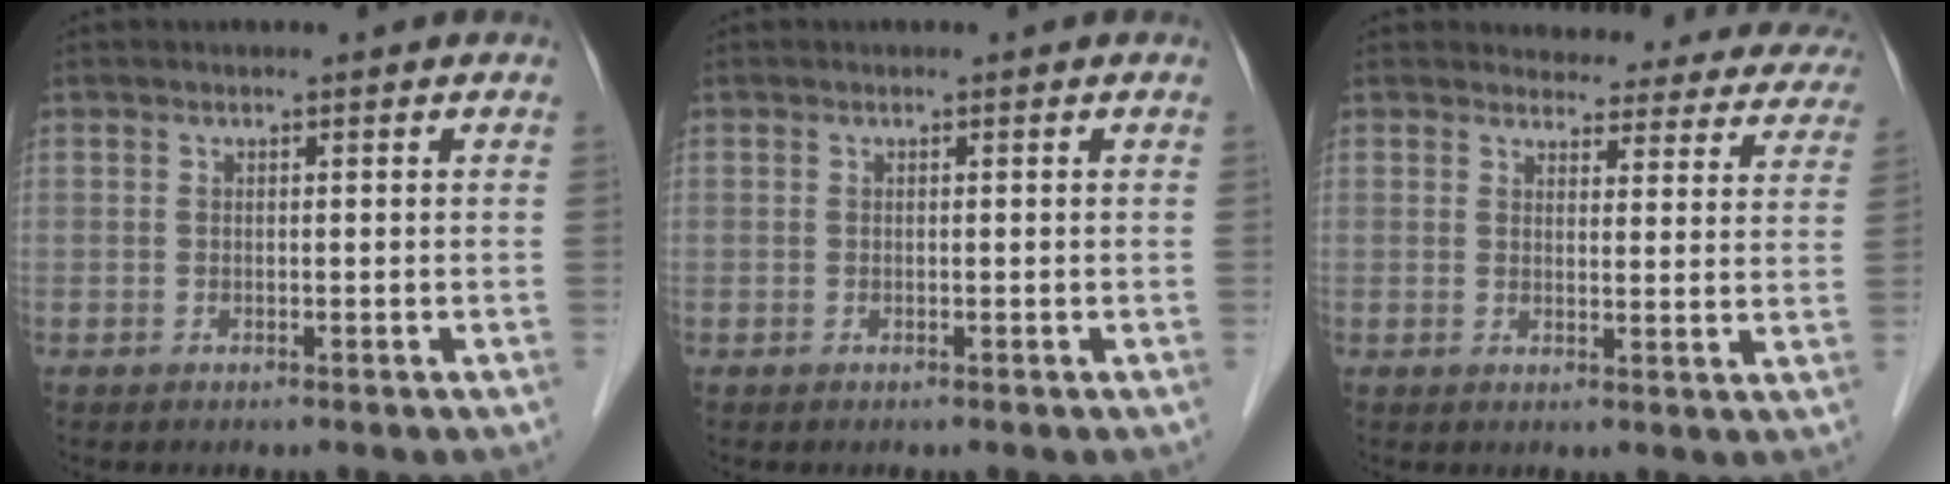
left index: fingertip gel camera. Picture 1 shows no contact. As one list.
[{"total": 0.0}, {"total": 16.7, "force": [15.5, 5.3, 3.3], "torque": [-0.007, -0.027, 0.152]}]